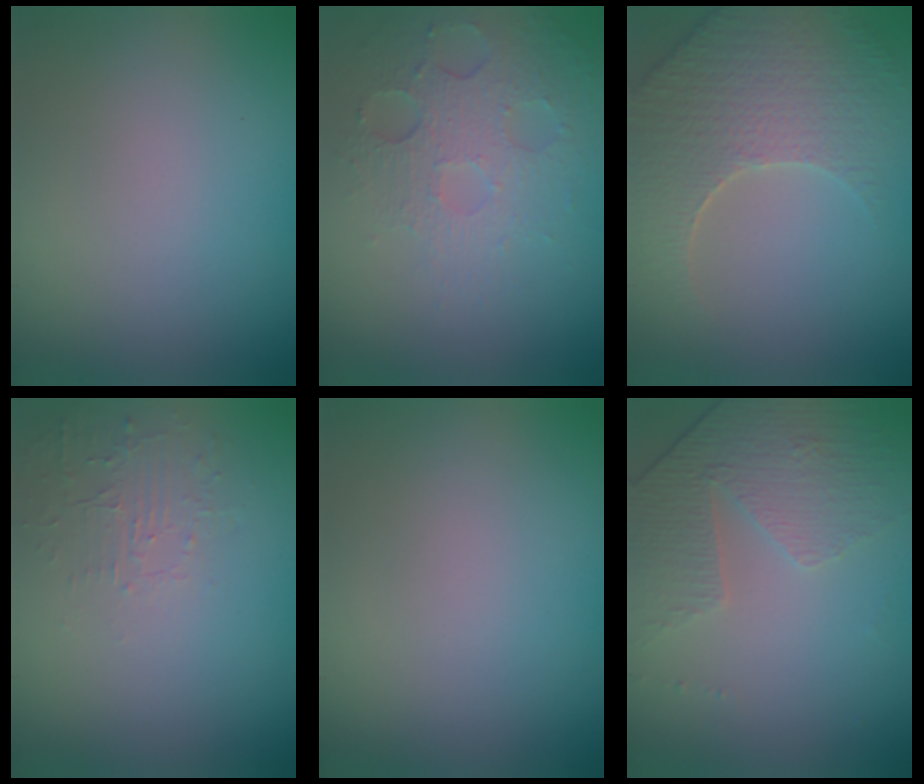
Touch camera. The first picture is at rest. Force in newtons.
{"total": 5.2, "press": 3.4, "slide": 3.9}
{"total": 5.1, "press": 4.6, "slide": 2.1}
{"total": 1.6, "press": 0.3, "slide": 1.6}
{"total": 0.0}
{"total": 4.6, "press": 3.0, "slide": 3.5}